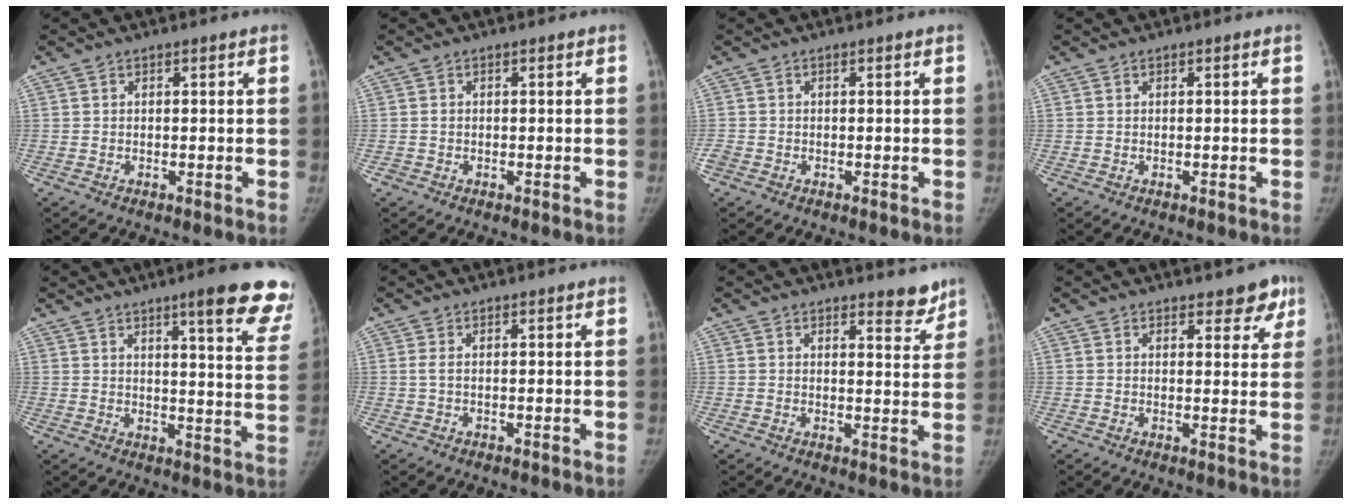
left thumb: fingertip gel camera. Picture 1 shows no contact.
{"total": 0.7, "force": [-0.2, 0.7, 0.0], "torque": [0.007, 0.003, -0.004]}
{"total": 1.7, "force": [-0.8, 1.4, 0.6], "torque": [-0.013, 0.000, -0.017]}
{"total": 0.0}
{"total": 16.3, "force": [11.0, 2.3, 11.8], "torque": [-0.117, -0.050, 0.125]}
{"total": 1.1, "force": [0.1, 0.4, 1.1], "torque": [-0.031, 0.002, 0.004]}
{"total": 4.2, "force": [3.6, 1.4, 1.6], "torque": [0.004, -0.029, 0.045]}
{"total": 4.8, "force": [3.4, 2.4, 2.3], "torque": [0.009, -0.017, 0.039]}